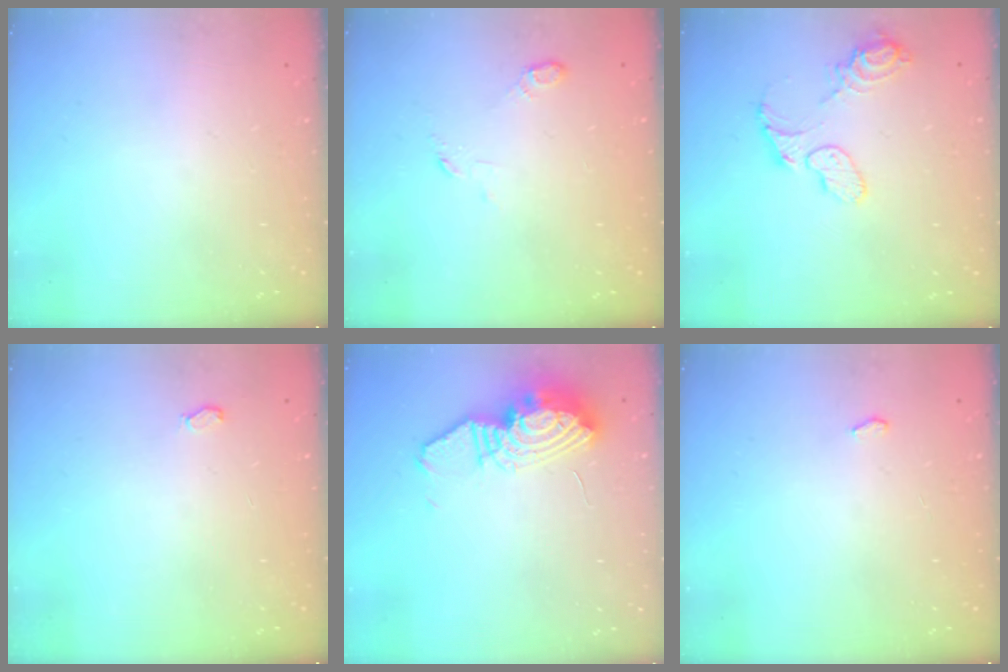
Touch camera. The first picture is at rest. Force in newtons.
{"total": 3.2, "press": 3.1, "slide": 0.7}
{"total": 9.1, "press": 9.1, "slide": 0.6}
{"total": 5.2, "press": 4.9, "slide": 1.5}
{"total": 15.2, "press": 15.1, "slide": 1.2}
{"total": 2.6, "press": 2.2, "slide": 1.3}